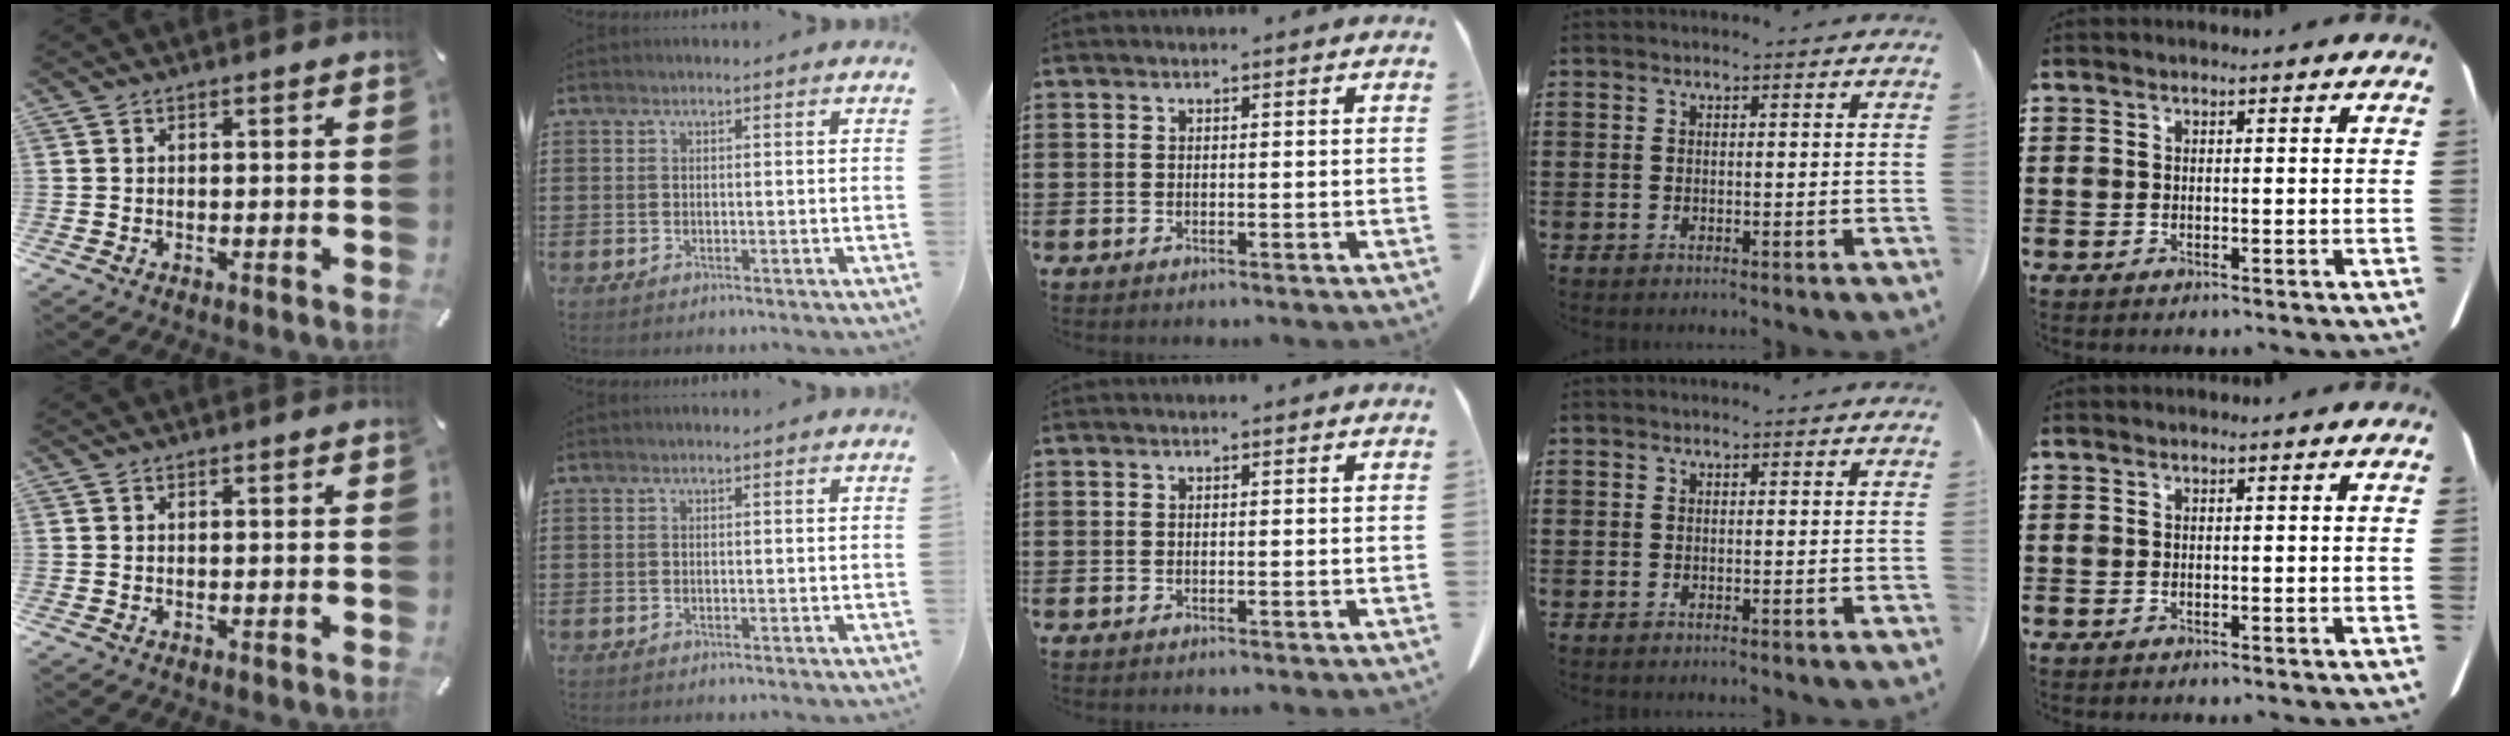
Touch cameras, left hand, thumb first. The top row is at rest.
{}